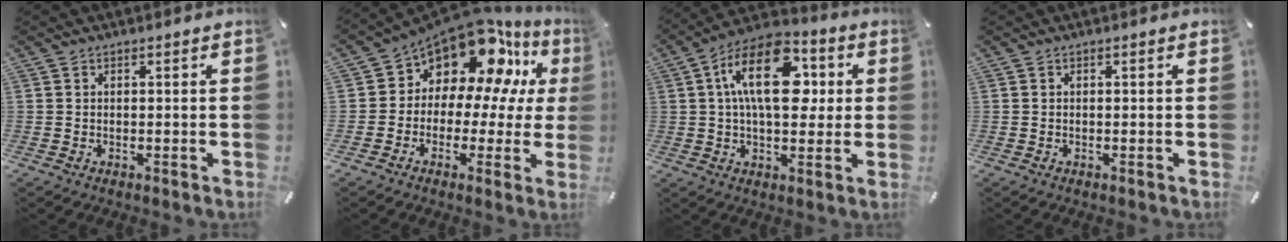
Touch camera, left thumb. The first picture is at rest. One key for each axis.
{"total": 13.2, "fx": 8.9, "fy": 7.3, "fz": 6.5, "tx": -0.129, "ty": -0.081, "tz": 0.154}
{"total": 17.5, "fx": 3.7, "fy": 9.9, "fz": 14.0, "tx": -0.232, "ty": 0.002, "tz": 0.059}
{"total": 0.0}